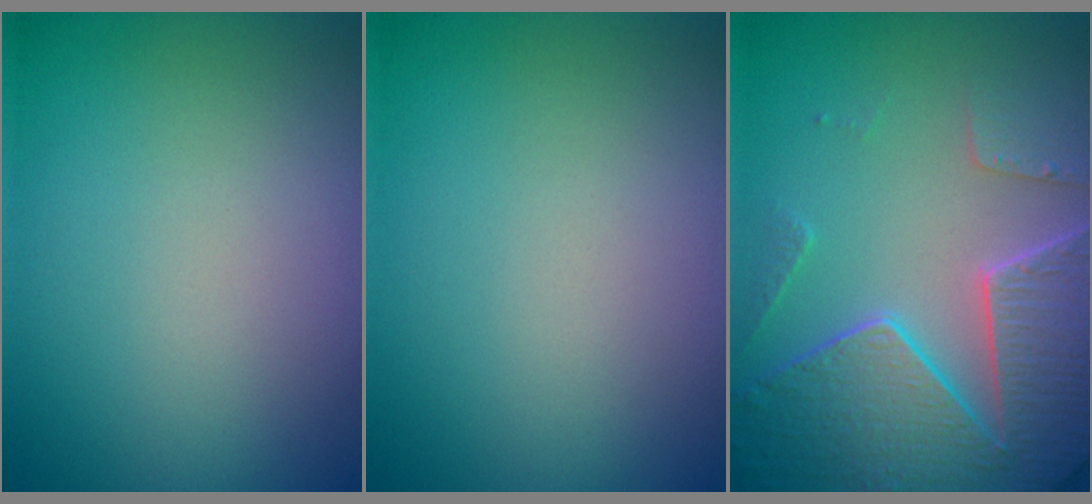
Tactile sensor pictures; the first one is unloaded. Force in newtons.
{"total": 0.0}
{"total": 8.3, "press": 6.1, "slide": 5.6}